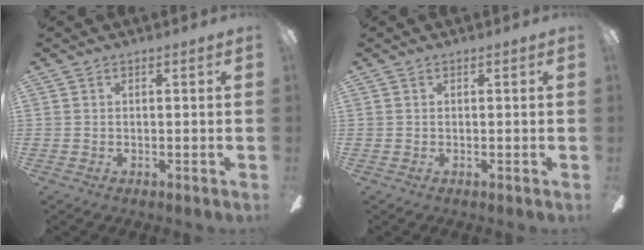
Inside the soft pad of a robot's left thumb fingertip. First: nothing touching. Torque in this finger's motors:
{"motor_torque": [0.08, 0.06, -0.04, -0.02, 0.00]}